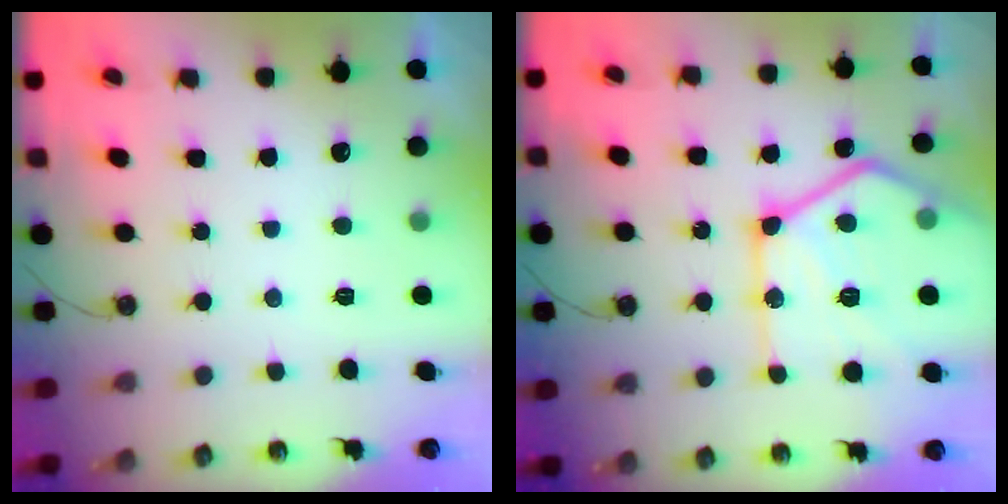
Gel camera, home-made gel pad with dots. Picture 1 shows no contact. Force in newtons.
{"total": 27.0, "press": 26.8, "slide": 3.2}